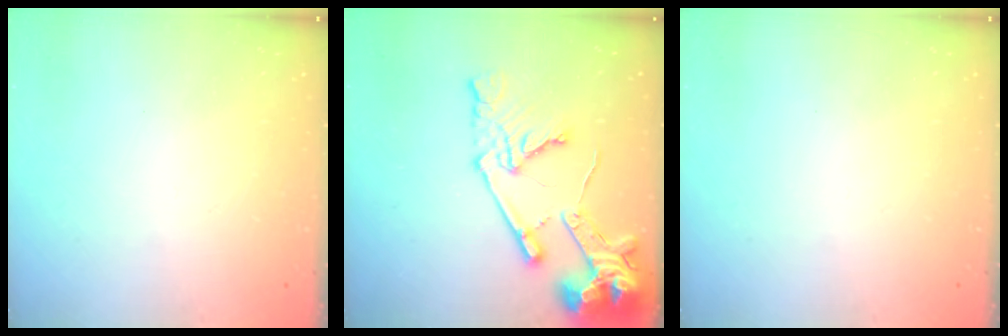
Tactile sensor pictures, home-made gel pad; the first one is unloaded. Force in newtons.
{"total": 18.7, "press": 18.6, "slide": 2.1}
{"total": 0.0}